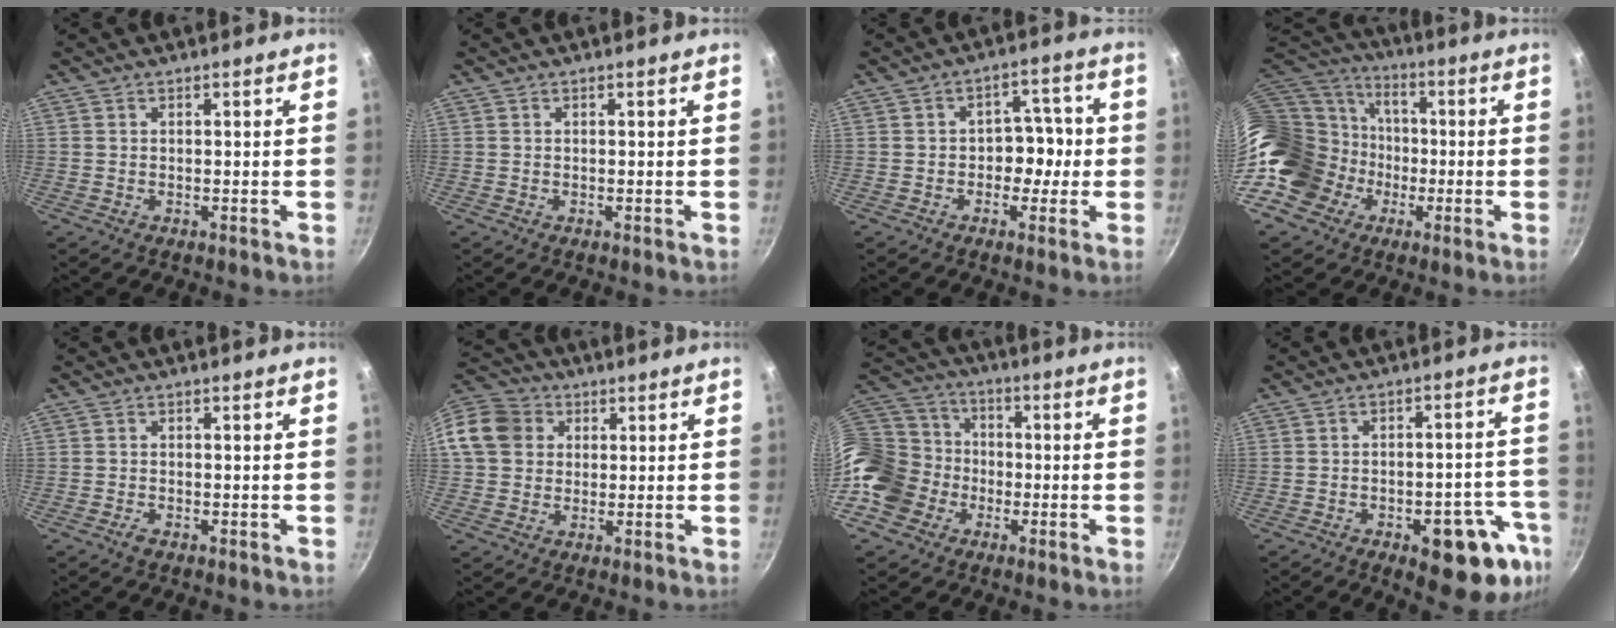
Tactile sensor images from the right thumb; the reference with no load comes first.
{"total": 0.0}
{"total": 6.4, "force": [-1.0, 5.1, 3.8], "torque": [0.010, 0.021, -0.019]}
{"total": 23.4, "force": [-3.9, 19.1, 12.9], "torque": [-0.249, 0.077, -0.054]}
{"total": 1.1, "force": [-0.7, 0.4, 0.7], "torque": [-0.018, 0.002, -0.017]}
{"total": 11.8, "force": [2.4, 10.2, 5.4], "torque": [-0.087, 0.022, 0.028]}
{"total": 18.9, "force": [-4.8, 15.7, 9.4], "torque": [-0.177, 0.060, -0.089]}
{"total": 15.7, "force": [-7.3, 6.6, 12.3], "torque": [-0.093, 0.034, -0.090]}